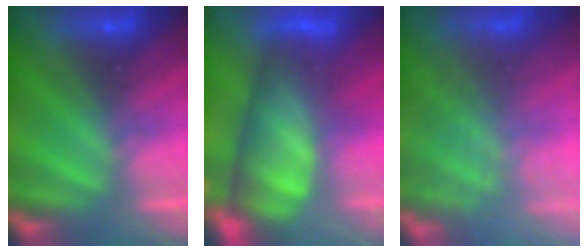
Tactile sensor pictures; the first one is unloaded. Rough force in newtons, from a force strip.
{"total": 7.9}
{"total": 6.9}